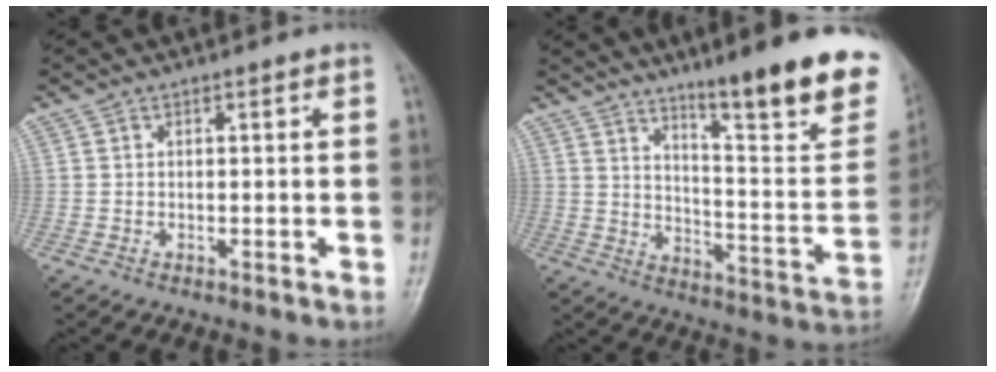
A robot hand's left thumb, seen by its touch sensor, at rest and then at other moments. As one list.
[{"total": 21.9, "force": [14.1, 3.7, 16.4], "torque": [-0.196, -0.080, 0.211]}]